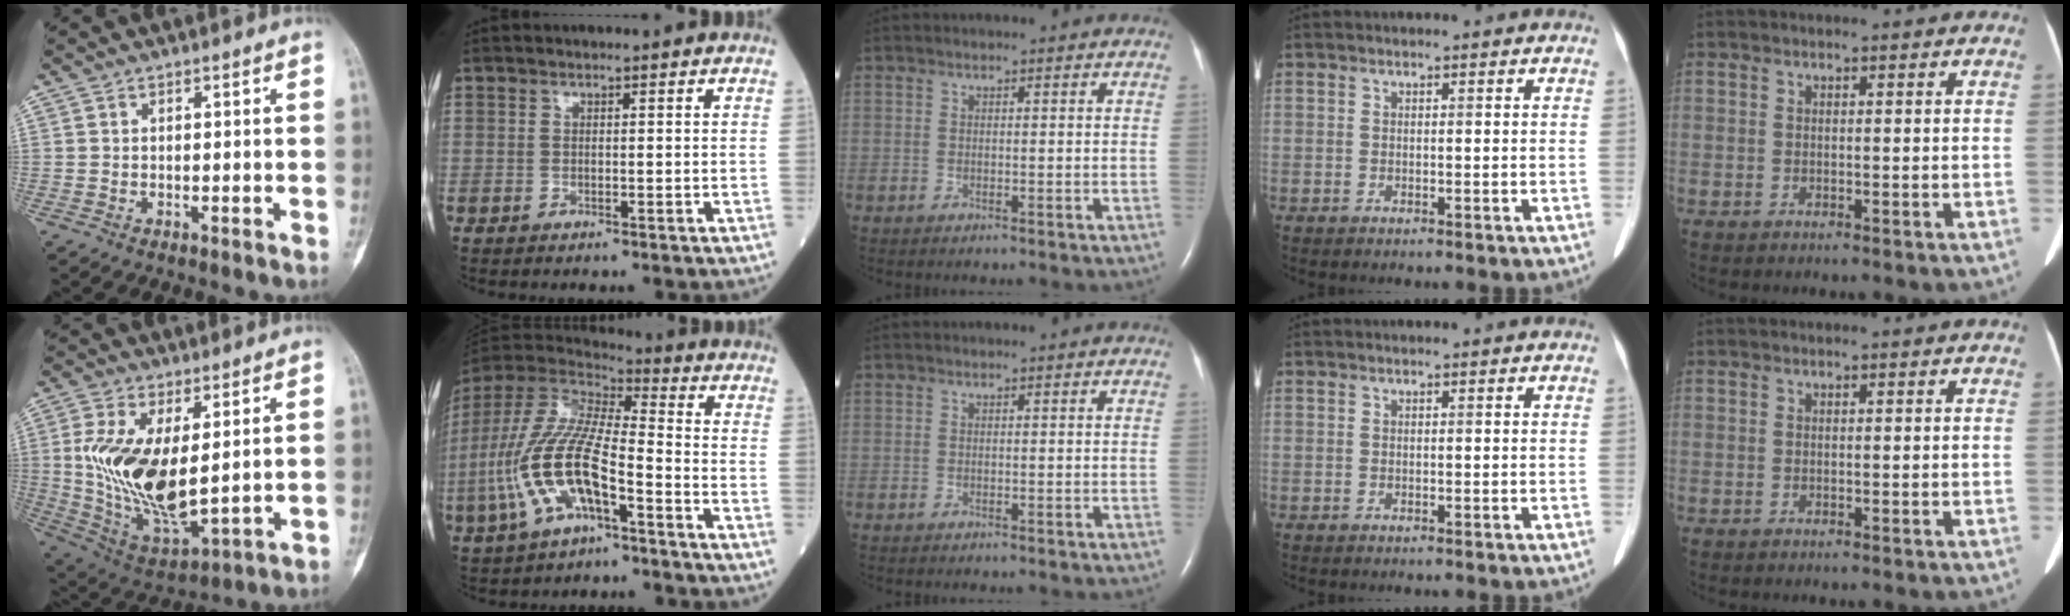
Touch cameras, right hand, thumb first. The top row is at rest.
{"thumb": {"total": 18.0, "force": [2.4, 8.5, 15.7], "torque": [-0.294, -0.022, 0.065]}, "index": {"total": 16.0, "force": [-6.1, 4.9, 14.0], "torque": [-0.311, -0.002, -0.113]}}